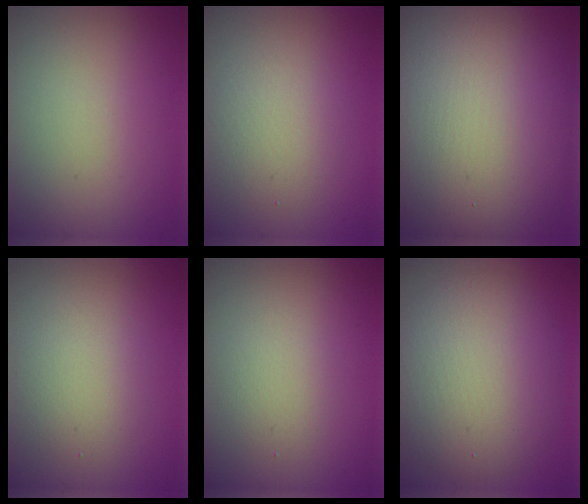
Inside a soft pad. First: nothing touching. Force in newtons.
{"total": 2.9, "press": 2.9, "slide": 0.4}
{"total": 16.5, "press": 16.5, "slide": 0.9}
{"total": 3.0, "press": 3.0, "slide": 0.2}
{"total": 2.1, "press": 2.1, "slide": 0.0}
{"total": 7.5, "press": 7.4, "slide": 0.9}